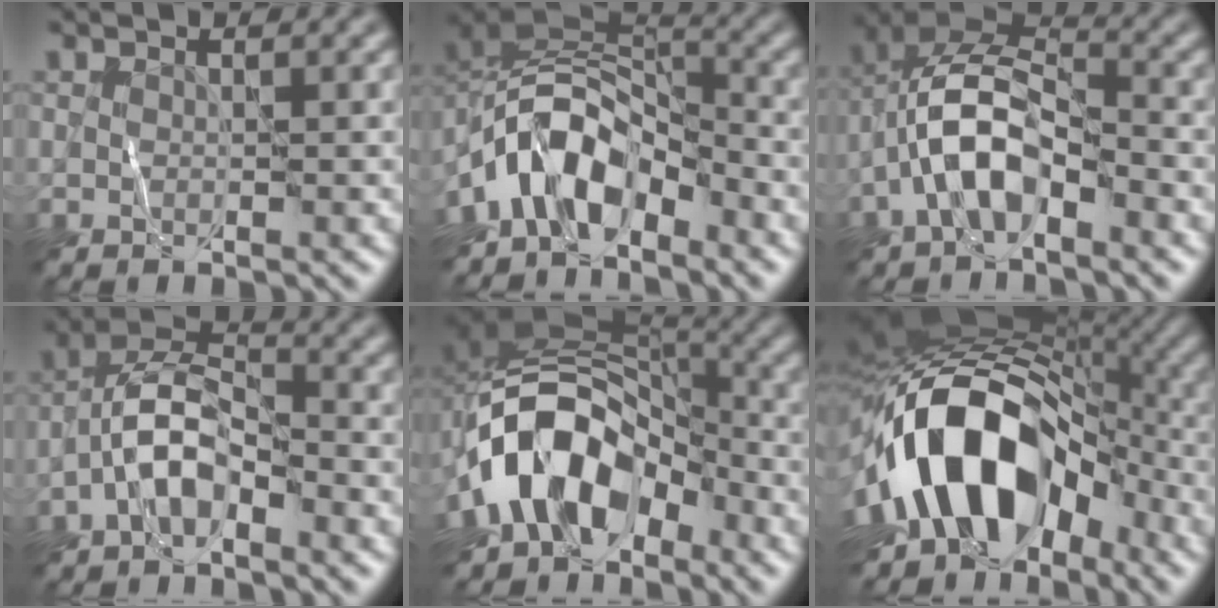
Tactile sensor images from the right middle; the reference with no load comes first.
{"total": 7.8, "force": [-4.4, 4.3, 4.8], "torque": [-0.068, 0.013, -0.097]}
{"total": 7.3, "force": [-3.0, 3.6, 5.6], "torque": [-0.112, 0.012, -0.063]}
{"total": 5.0, "force": [-2.6, 2.2, 3.7], "torque": [-0.067, 0.017, -0.058]}
{"total": 10.7, "force": [-4.6, 7.2, 6.5], "torque": [-0.100, 0.017, -0.100]}
{"total": 15.0, "force": [-4.9, 9.5, 10.5], "torque": [-0.156, 0.008, -0.093]}